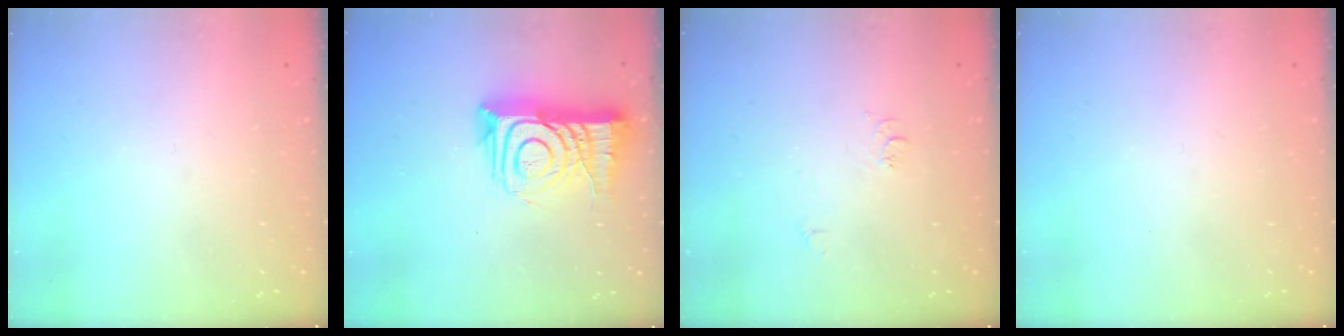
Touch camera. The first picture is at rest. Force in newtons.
{"total": 14.4, "press": 14.4, "slide": 1.1}
{"total": 6.6, "press": 6.6, "slide": 0.6}
{"total": 1.7, "press": 1.6, "slide": 0.1}